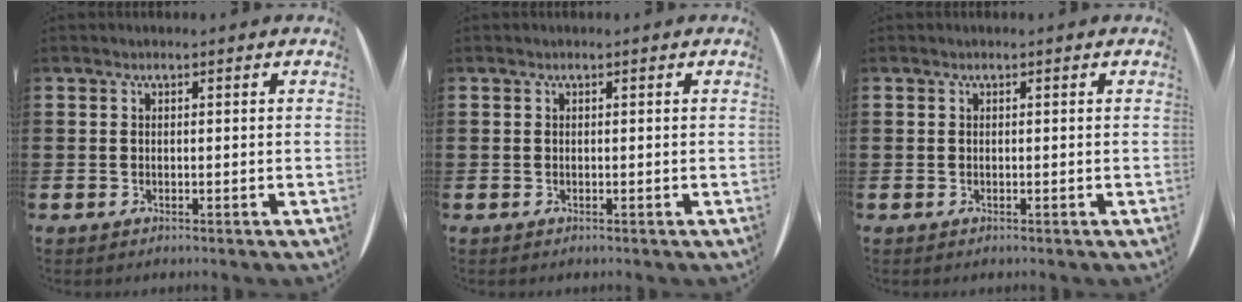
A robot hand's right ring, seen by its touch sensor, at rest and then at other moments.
{"total": 0.0}
{"total": 0.0}